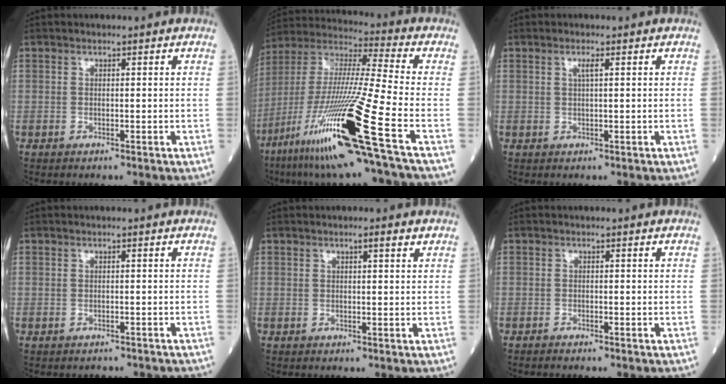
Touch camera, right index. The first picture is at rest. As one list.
[{"total": 24.1, "force": [-10.9, -0.6, 21.6], "torque": [-0.427, -0.051, -0.206]}, {"total": 1.3, "force": [0.5, 0.0, 1.2], "torque": [-0.024, 0.001, 0.008]}, {"total": 2.8, "force": [-2.5, 1.0, 0.7], "torque": [-0.014, -0.003, -0.027]}, {"total": 1.5, "force": [0.9, 0.1, 1.2], "torque": [-0.021, 0.001, 0.013]}, {"total": 0.8, "force": [-0.8, -0.1, 0.2], "torque": [-0.006, -0.001, -0.014]}]